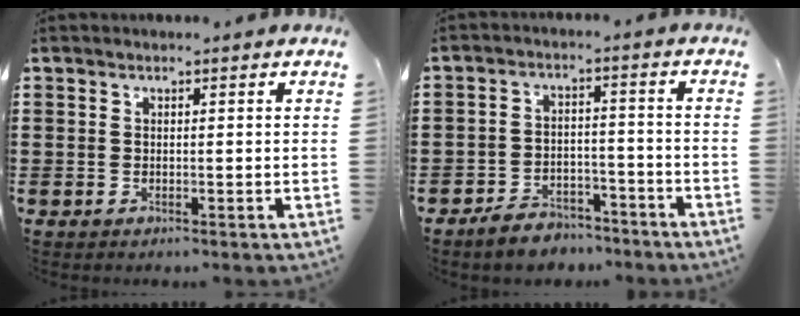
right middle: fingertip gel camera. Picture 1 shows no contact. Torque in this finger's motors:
{"motor_torque": [1.17, -0.36, 0.12, 0.11]}